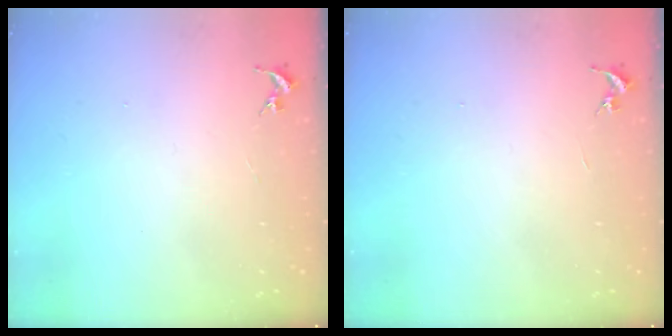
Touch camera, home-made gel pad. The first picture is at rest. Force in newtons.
{"total": 0.0}